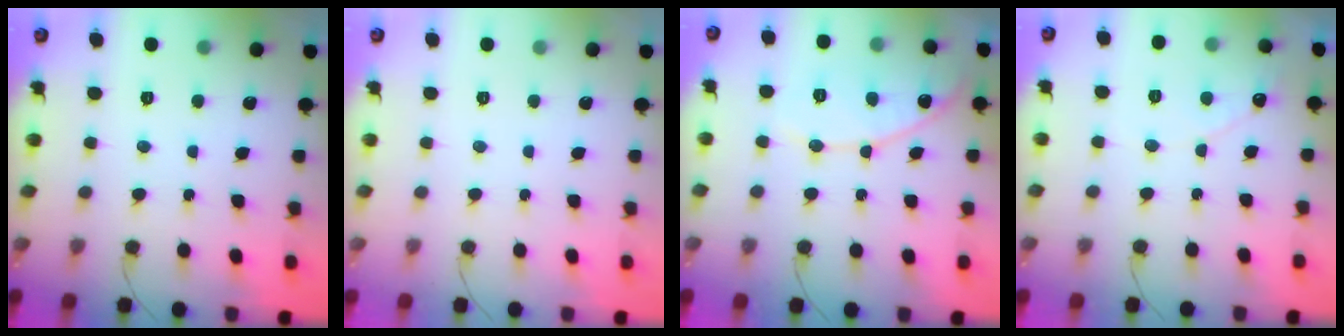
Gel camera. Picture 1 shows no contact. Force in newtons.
{"total": 0.0}
{"total": 10.1, "press": 10.1, "slide": 0.8}
{"total": 3.7, "press": 3.7, "slide": 0.2}